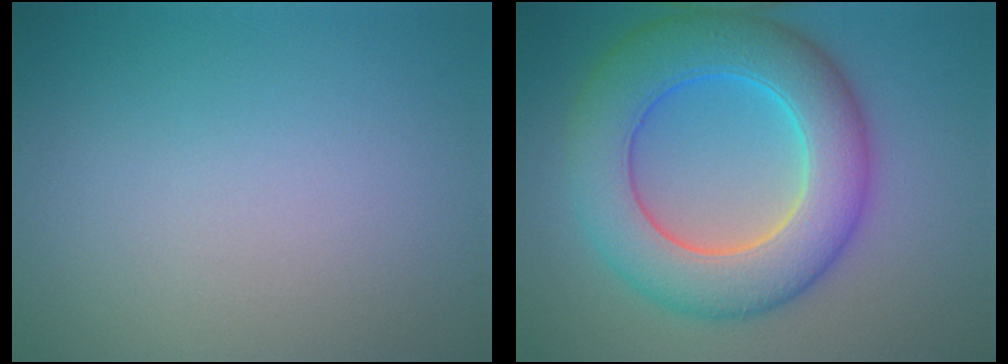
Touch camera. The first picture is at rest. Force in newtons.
{"total": 9.5, "press": 9.5, "slide": 0.4}